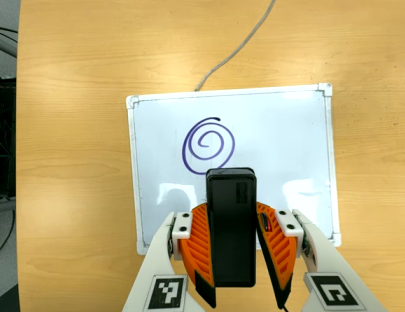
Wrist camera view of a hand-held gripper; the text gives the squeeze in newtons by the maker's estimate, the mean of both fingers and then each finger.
{"total": 6.8, "left": 5.4, "right": 8.3}